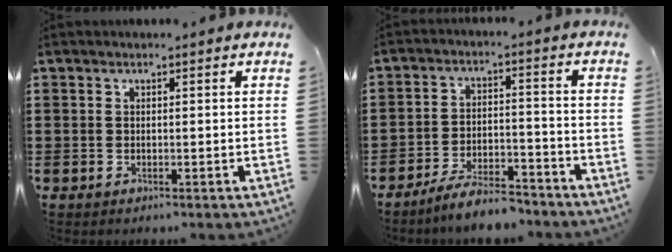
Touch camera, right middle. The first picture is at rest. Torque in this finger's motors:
{"motor_torque": [1.15, -0.31, 0.15, 0.13]}